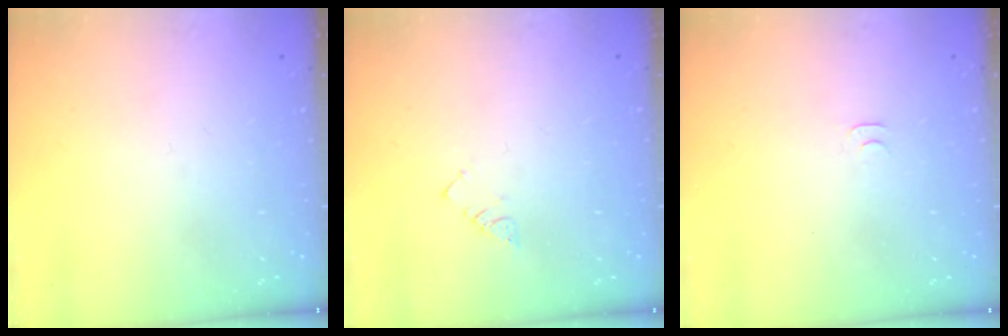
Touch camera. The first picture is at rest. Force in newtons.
{"total": 3.0, "press": 2.9, "slide": 0.4}
{"total": 3.7, "press": 3.7, "slide": 0.5}